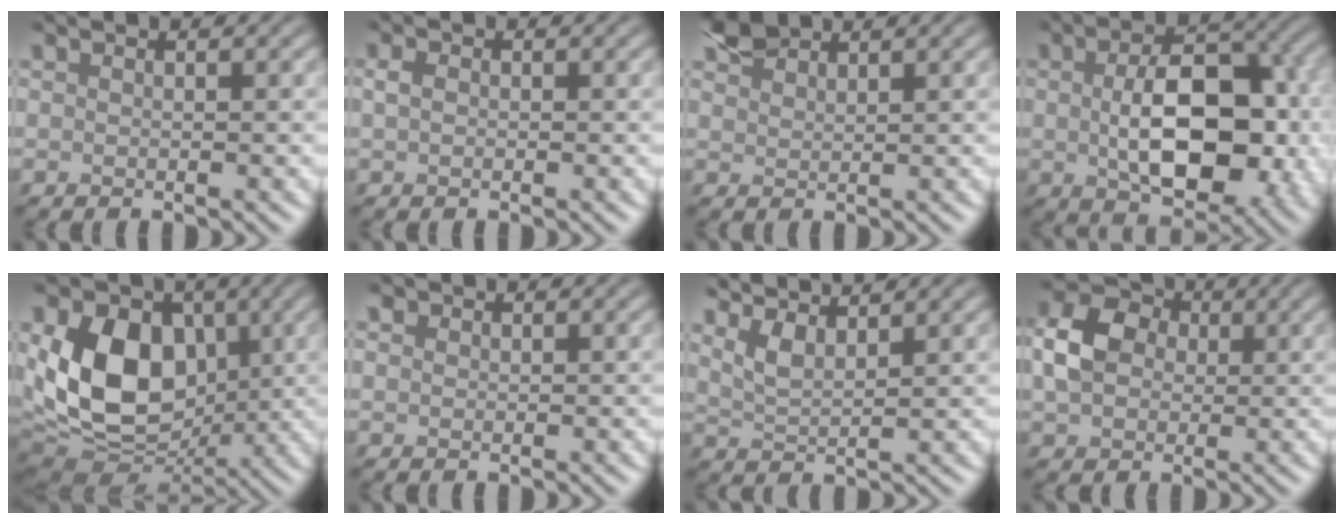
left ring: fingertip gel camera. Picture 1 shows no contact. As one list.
[{"total": 1.2, "force": [-0.4, 0.9, 0.7], "torque": [-0.013, 0.001, -0.013]}, {"total": 2.5, "force": [2.1, 1.0, 1.0], "torque": [-0.021, 0.008, 0.037]}, {"total": 9.8, "force": [-1.2, 5.7, 7.8], "torque": [-0.131, -0.013, -0.013]}, {"total": 12.0, "force": [0.6, 8.6, 8.4], "torque": [-0.147, -0.006, -0.003]}, {"total": 0.7, "force": [0.2, 0.7, 0.2], "torque": [-0.005, -0.001, 0.003]}, {"total": 2.5, "force": [2.0, 0.6, 1.4], "torque": [-0.037, -0.002, 0.036]}, {"total": 4.9, "force": [-0.2, 4.1, 2.8], "torque": [-0.068, 0.007, -0.018]}]